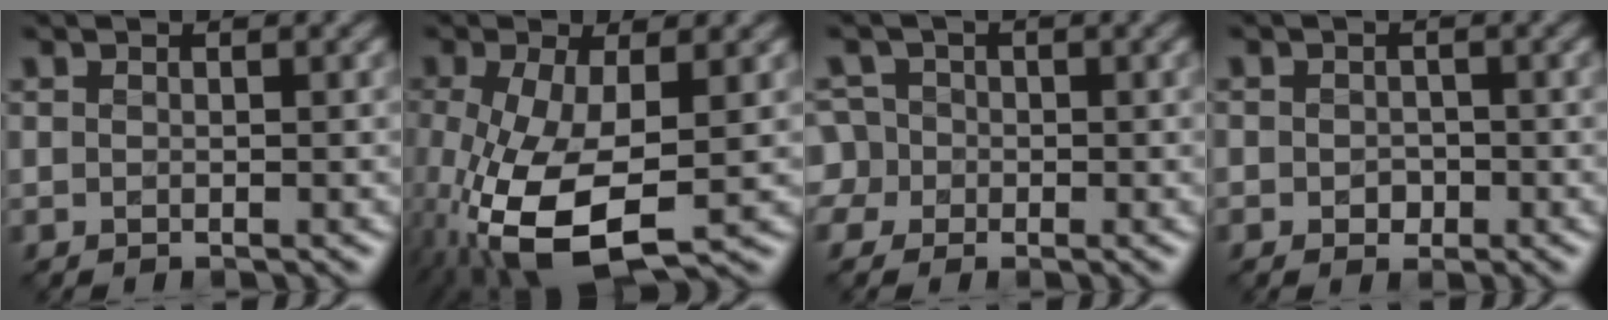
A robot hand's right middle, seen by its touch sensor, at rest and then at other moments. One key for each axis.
{"total": 10.1, "fx": -3.1, "fy": 4.2, "fz": 8.6, "tx": -0.201, "ty": -0.027, "tz": -0.051}
{"total": 4.0, "fx": -0.8, "fy": 3.8, "fz": 1.1, "tx": -0.012, "ty": 0.019, "tz": -0.038}
{"total": 1.5, "fx": -0.4, "fy": 1.2, "fz": 0.8, "tx": -0.012, "ty": -0.004, "tz": -0.010}